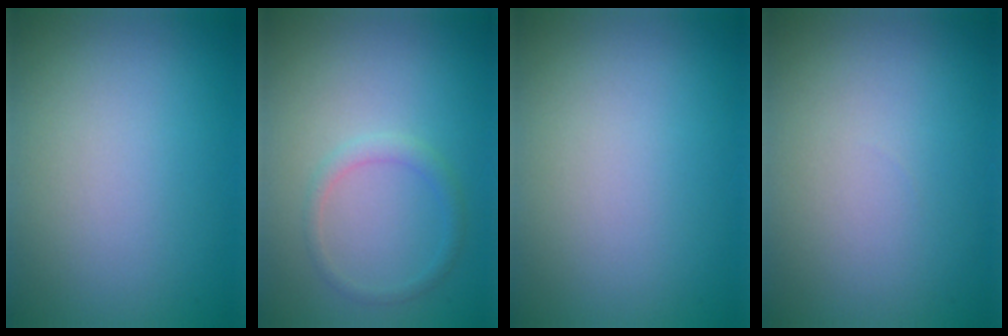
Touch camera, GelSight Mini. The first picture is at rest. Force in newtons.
{"total": 1.4, "press": 1.4, "slide": 0.1}
{"total": 0.0}
{"total": 0.0}